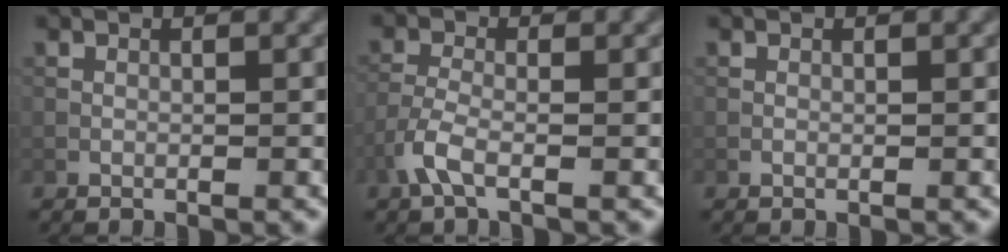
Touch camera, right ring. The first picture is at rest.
{"total": 2.2, "force": [-1.0, 0.6, 1.9], "torque": [-0.049, 0.003, -0.031]}
{"total": 0.0}